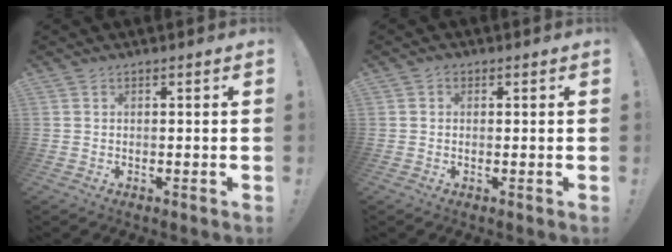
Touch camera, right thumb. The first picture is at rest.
{"total": 0.8, "force": [0.1, 0.7, 0.3], "torque": [0.001, 0.002, 0.000]}